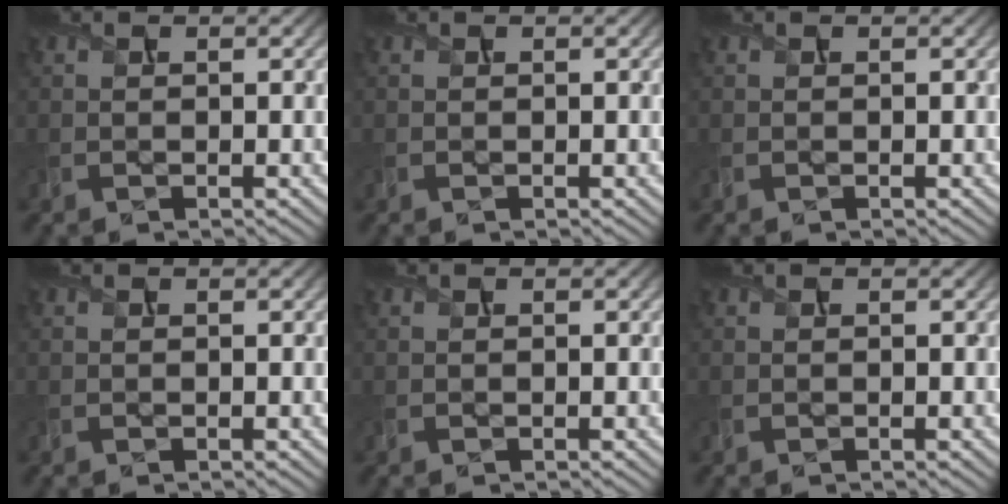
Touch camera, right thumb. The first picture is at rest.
{"total": 0.0}
{"total": 0.0}
{"total": 0.0}
{"total": 0.0}
{"total": 0.0}